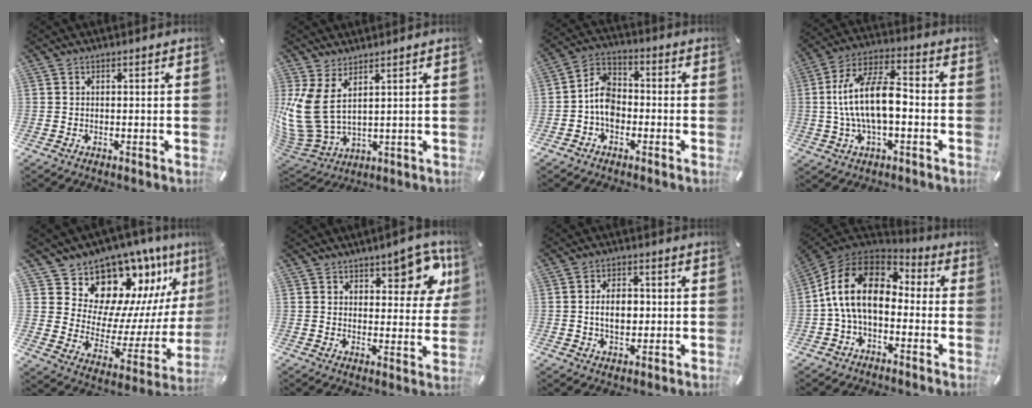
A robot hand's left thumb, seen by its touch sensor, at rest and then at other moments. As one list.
[{"total": 11.1, "force": [4.1, 6.8, 7.7], "torque": [-0.205, -0.033, 0.079]}, {"total": 7.3, "force": [-2.3, 5.5, 4.3], "torque": [-0.094, 0.019, -0.043]}, {"total": 15.3, "force": [-1.6, 7.5, 13.2], "torque": [-0.266, 0.015, -0.029]}, {"total": 15.4, "force": [13.3, 7.2, 3.0], "torque": [-0.040, -0.142, 0.229]}, {"total": 10.7, "force": [6.9, 5.3, 6.2], "torque": [-0.051, -0.049, 0.115]}, {"total": 6.2, "force": [-0.1, 4.2, 4.6], "torque": [-0.083, 0.001, -0.008]}, {"total": 15.6, "force": [-0.6, 10.1, 11.9], "torque": [-0.255, 0.024, -0.017]}]